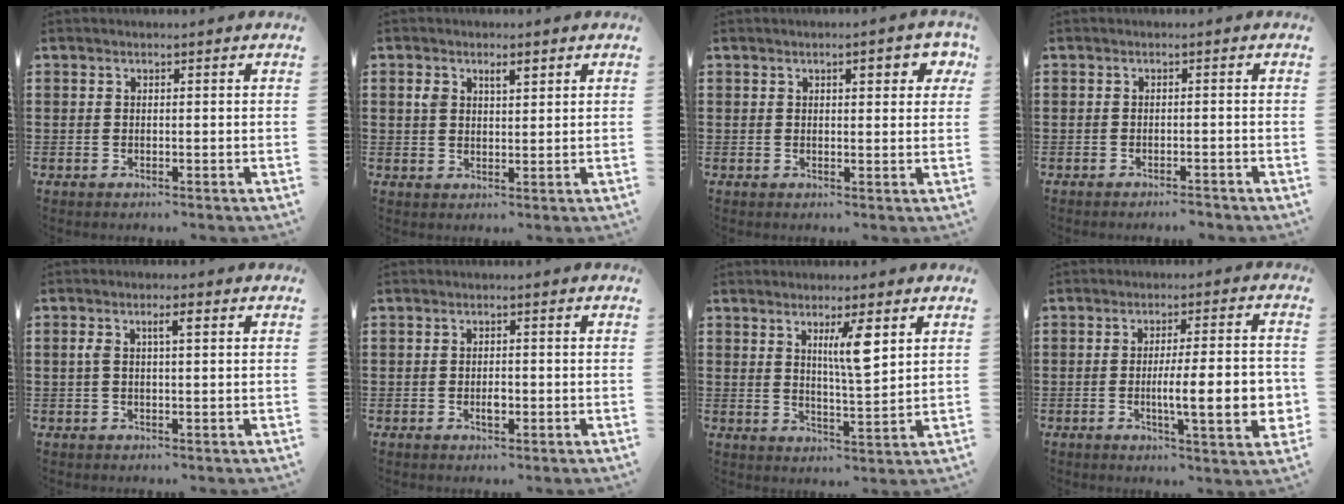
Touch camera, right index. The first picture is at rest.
{"total": 2.9, "force": [1.4, 1.5, 2.1], "torque": [-0.037, 0.003, 0.022]}
{"total": 3.4, "force": [1.3, 1.1, 2.9], "torque": [-0.037, -0.001, 0.014]}
{"total": 1.2, "force": [-1.2, 0.1, 0.4], "torque": [-0.011, 0.001, -0.023]}
{"total": 2.8, "force": [0.6, 0.8, 2.6], "torque": [-0.053, 0.007, 0.008]}
{"total": 1.9, "force": [-0.6, 0.8, 1.6], "torque": [-0.029, 0.000, -0.010]}
{"total": 6.1, "force": [2.8, 1.1, 5.3], "torque": [-0.088, -0.005, 0.038]}
{"total": 10.4, "force": [-1.9, 1.9, 10.1], "torque": [-0.156, -0.009, -0.035]}